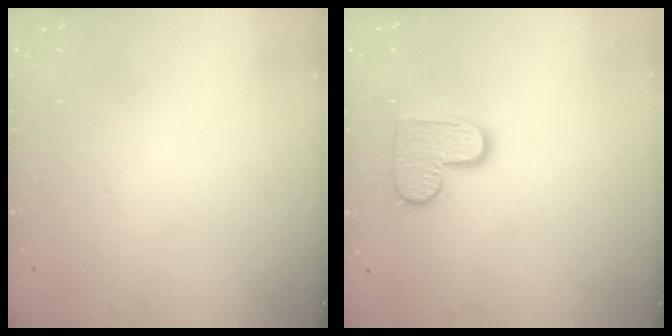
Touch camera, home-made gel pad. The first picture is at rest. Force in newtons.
{"total": 9.8, "press": 9.8, "slide": 0.6}